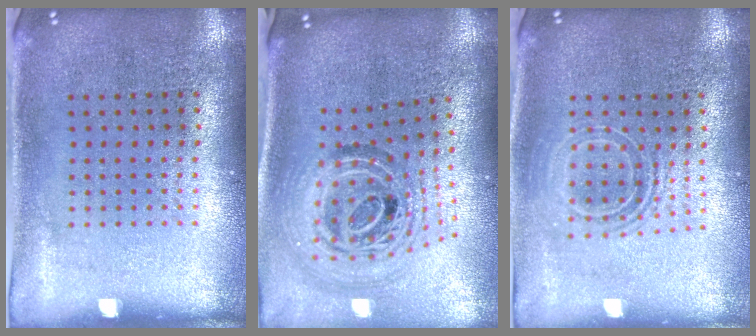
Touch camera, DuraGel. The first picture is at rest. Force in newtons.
{"total": 2.1, "press": 1.6, "slide": 1.3}
{"total": 1.7, "press": 1.4, "slide": 1.0}